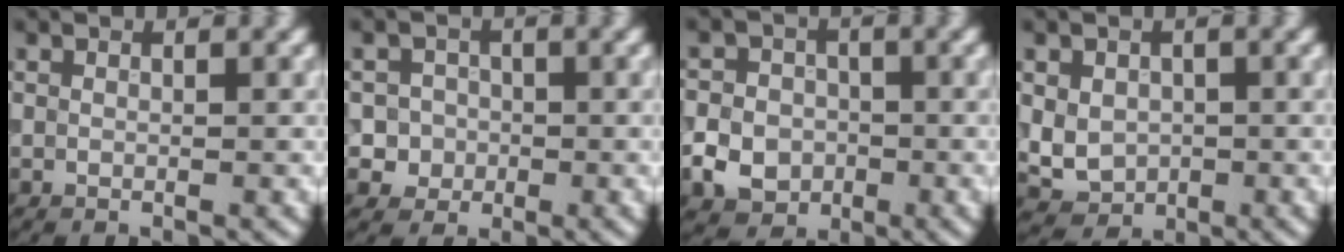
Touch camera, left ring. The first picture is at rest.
{"total": 3.2, "force": [-0.4, 3.1, 0.6], "torque": [0.015, 0.013, -0.020]}
{"total": 4.4, "force": [-1.4, 3.7, 1.8], "torque": [-0.033, 0.000, -0.034]}
{"total": 4.0, "force": [-0.2, 3.3, 2.2], "torque": [-0.043, -0.004, 0.004]}